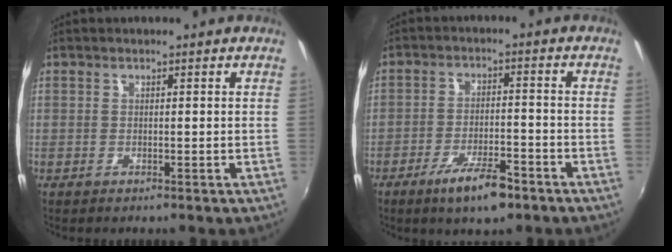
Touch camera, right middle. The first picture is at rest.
{"total": 8.5, "force": [-5.5, 2.3, 6.0], "torque": [-0.122, -0.006, -0.089]}